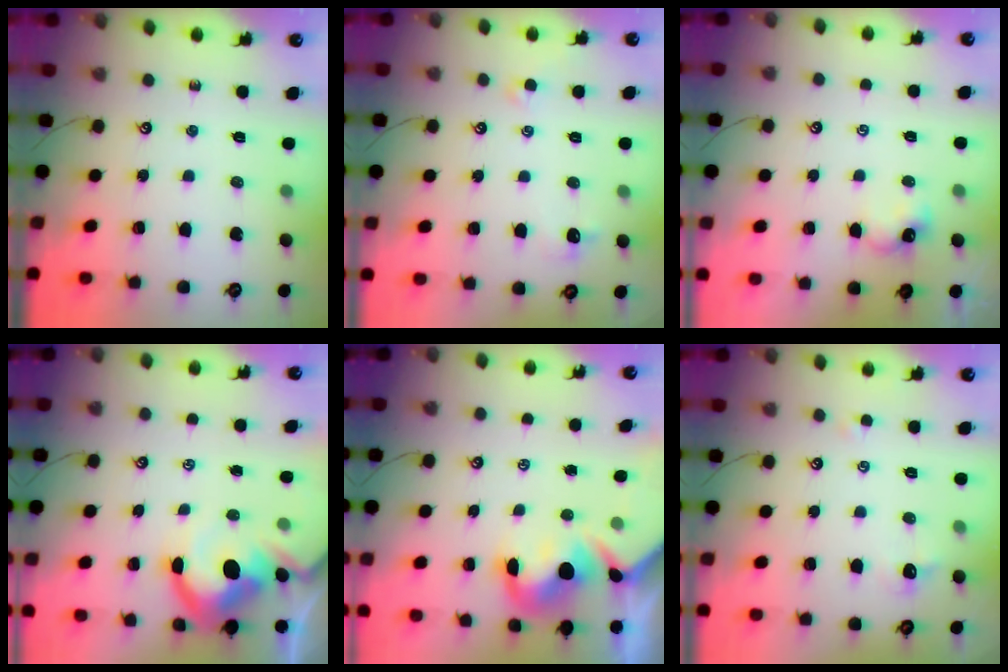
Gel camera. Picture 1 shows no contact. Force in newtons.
{"total": 1.0, "press": 0.8, "slide": 0.7}
{"total": 2.1, "press": 2.1, "slide": 0.2}
{"total": 8.6, "press": 8.4, "slide": 1.6}
{"total": 4.1, "press": 4.0, "slide": 0.8}
{"total": 0.8, "press": 0.5, "slide": 0.7}